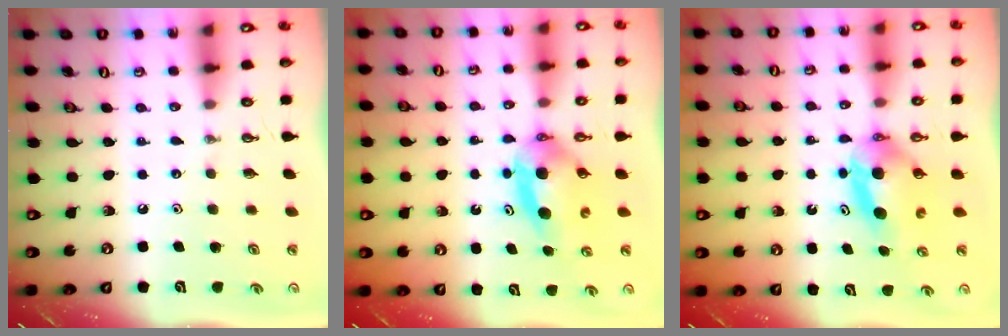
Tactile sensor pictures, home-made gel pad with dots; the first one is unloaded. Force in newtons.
{"total": 6.3, "press": 5.8, "slide": 2.3}
{"total": 7.0, "press": 6.3, "slide": 3.0}